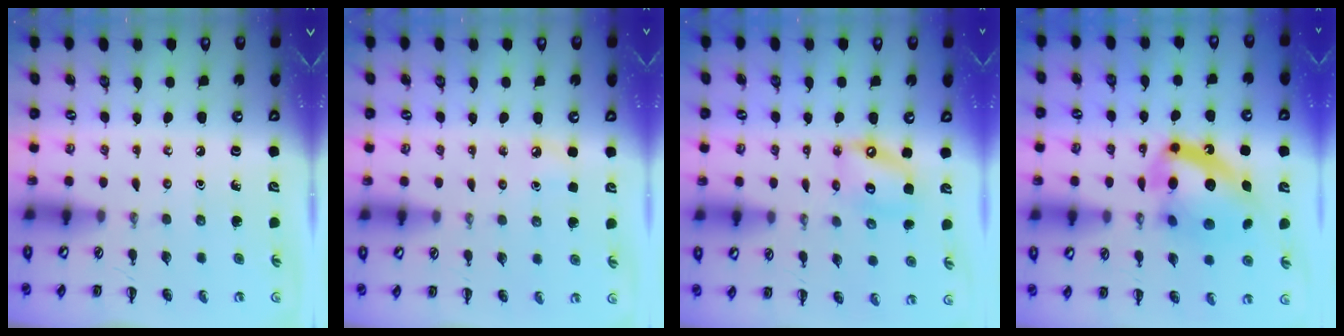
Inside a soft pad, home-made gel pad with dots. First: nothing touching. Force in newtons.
{"total": 2.8, "press": 2.6, "slide": 1.0}
{"total": 9.5, "press": 9.3, "slide": 2.1}
{"total": 16.9, "press": 16.6, "slide": 2.9}